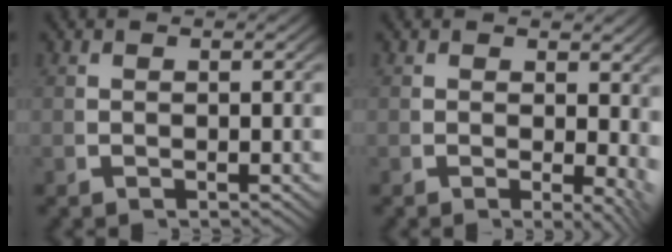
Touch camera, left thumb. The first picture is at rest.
{"total": 3.2, "force": [0.4, 1.8, 2.6], "torque": [-0.024, -0.017, 0.010]}